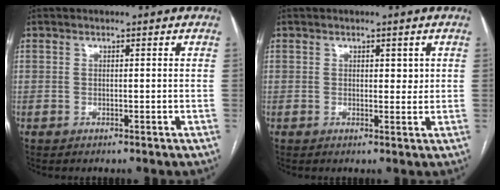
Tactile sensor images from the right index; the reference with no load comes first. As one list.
[{"total": 1.9, "force": [0.7, 1.1, 1.4], "torque": [-0.014, -0.001, 0.008]}]